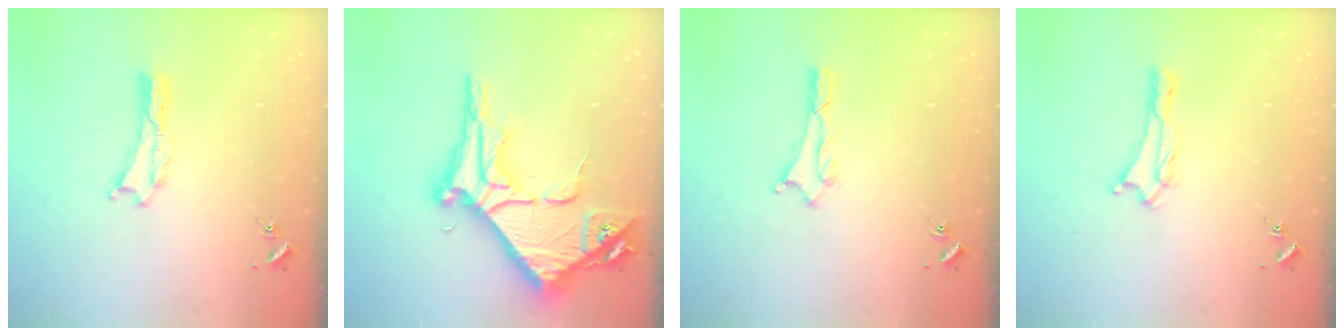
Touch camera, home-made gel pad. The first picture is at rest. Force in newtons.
{"total": 11.0, "press": 10.9, "slide": 1.2}
{"total": 0.7, "press": 0.7, "slide": 0.2}
{"total": 1.4, "press": 1.4, "slide": 0.2}